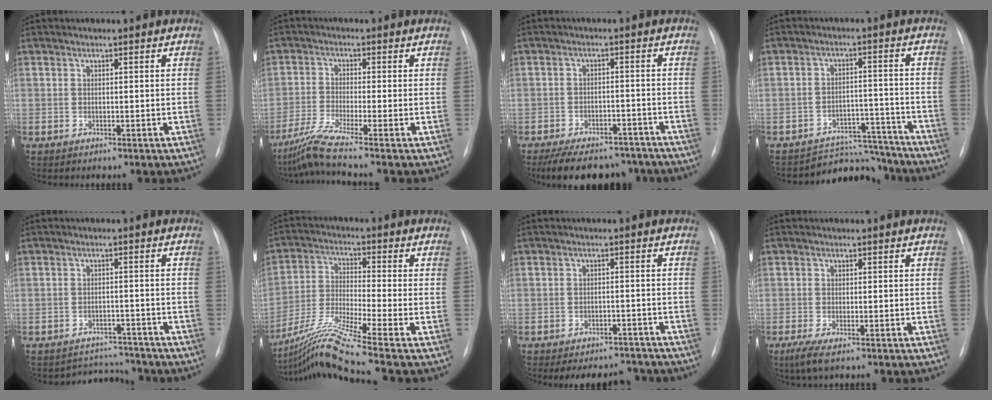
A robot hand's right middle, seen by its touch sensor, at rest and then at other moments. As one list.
[{"total": 5.8, "force": [-4.6, -2.0, 3.0], "torque": [-0.067, -0.028, -0.095]}, {"total": 13.9, "force": [-11.4, 5.9, 5.1], "torque": [-0.090, 0.008, -0.154]}, {"total": 8.5, "force": [-8.1, 2.3, -1.2], "torque": [0.031, 0.038, -0.117]}, {"total": 4.5, "force": [-4.2, 0.9, -1.4], "torque": [0.019, 0.017, -0.056]}, {"total": 12.4, "force": [-9.5, -3.0, 7.4], "torque": [-0.149, -0.026, -0.177]}, {"total": 8.2, "force": [-7.4, 3.1, 1.9], "torque": [-0.014, 0.011, -0.089]}, {"total": 3.0, "force": [-1.7, 0.6, 2.3], "torque": [-0.051, -0.010, -0.032]}]